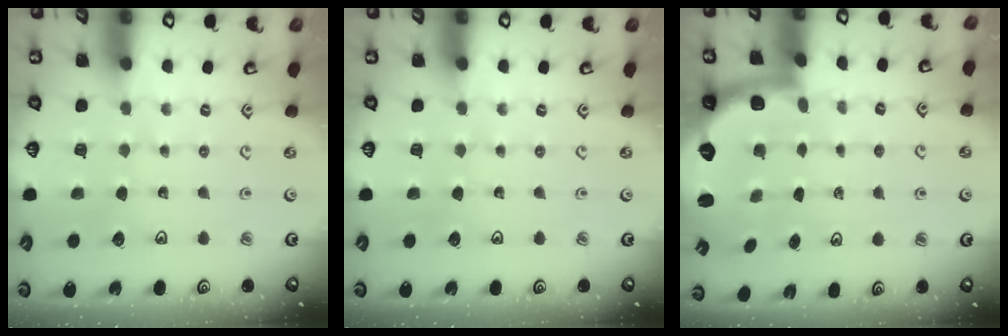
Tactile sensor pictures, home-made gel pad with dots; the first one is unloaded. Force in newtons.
{"total": 0.0}
{"total": 3.3, "press": 2.5, "slide": 2.1}